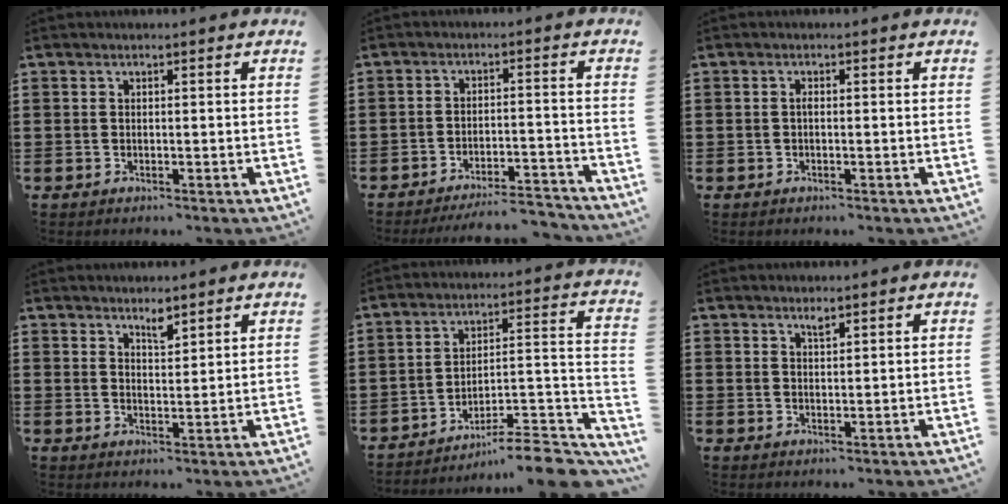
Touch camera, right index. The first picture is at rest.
{"total": 4.8, "force": [-4.6, 0.1, 1.3], "torque": [-0.026, -0.005, -0.091]}
{"total": 1.2, "force": [-0.3, 0.2, 1.2], "torque": [-0.024, 0.000, -0.005]}
{"total": 2.4, "force": [2.1, 0.5, 1.0], "torque": [-0.015, -0.002, 0.038]}
{"total": 8.6, "force": [-7.6, 1.1, 3.8], "torque": [-0.047, 0.005, -0.150]}
{"total": 1.2, "force": [1.0, 0.2, 0.6], "torque": [-0.014, 0.000, 0.017]}